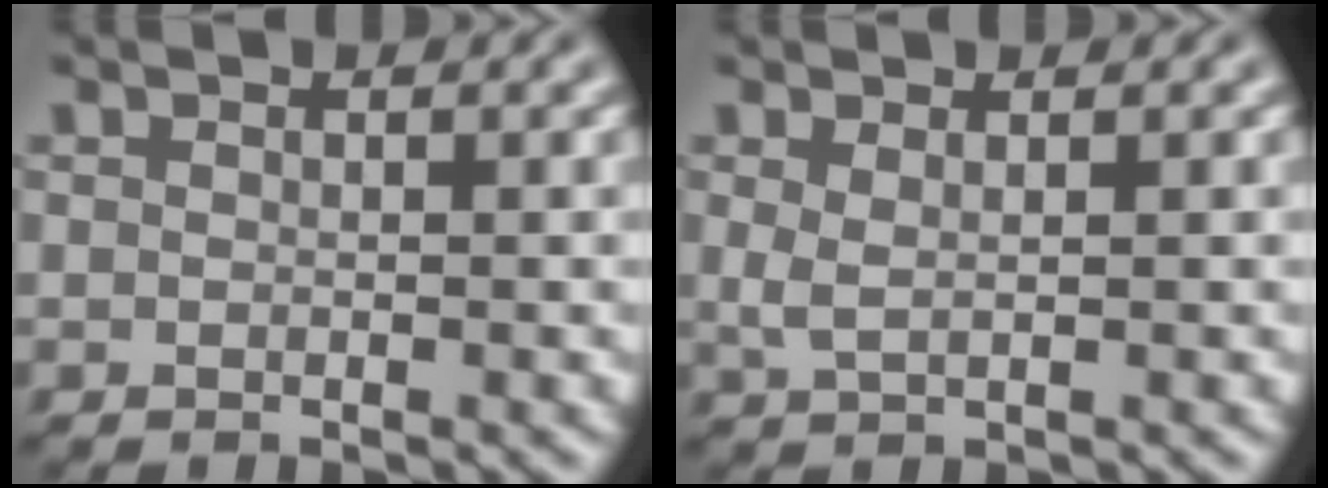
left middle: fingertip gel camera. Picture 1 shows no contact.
{"total": 1.3, "force": [0.5, 0.4, 1.1], "torque": [-0.027, -0.003, 0.013]}